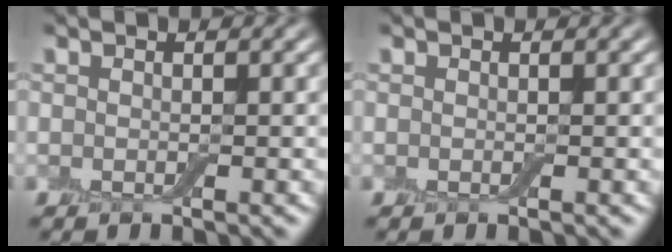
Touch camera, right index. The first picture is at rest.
{"total": 0.0}